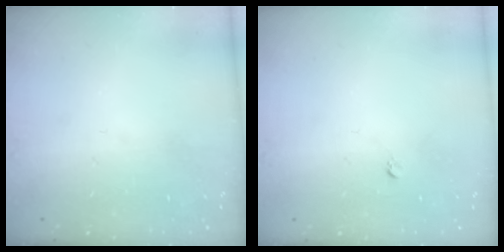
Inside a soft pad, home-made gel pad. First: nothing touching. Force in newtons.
{"total": 2.5, "press": 2.5, "slide": 0.2}